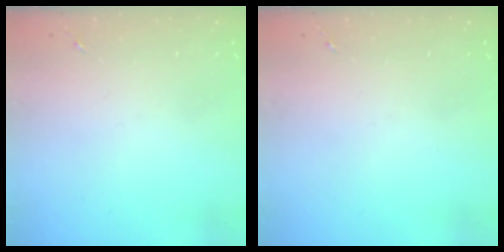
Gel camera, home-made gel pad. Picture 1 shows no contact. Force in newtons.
{"total": 0.0}